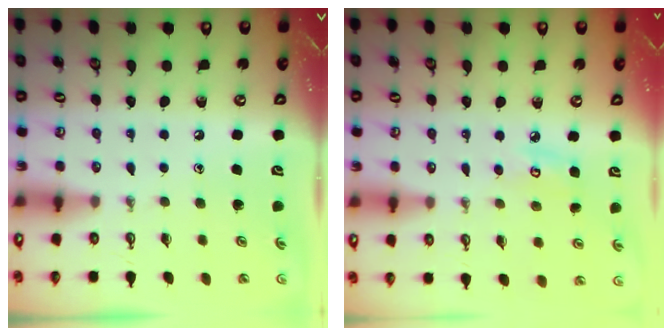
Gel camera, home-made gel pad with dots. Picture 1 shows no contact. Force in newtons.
{"total": 5.6, "press": 5.5, "slide": 0.5}